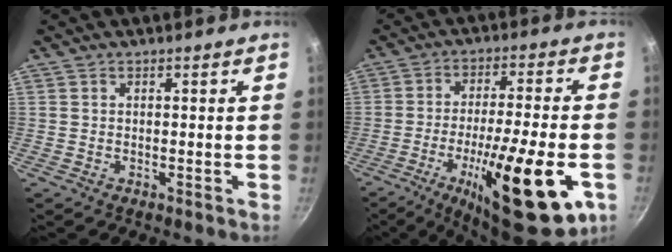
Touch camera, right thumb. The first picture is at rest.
{"total": 22.5, "force": [-8.4, 5.6, 20.1], "torque": [-0.293, 0.017, -0.127]}